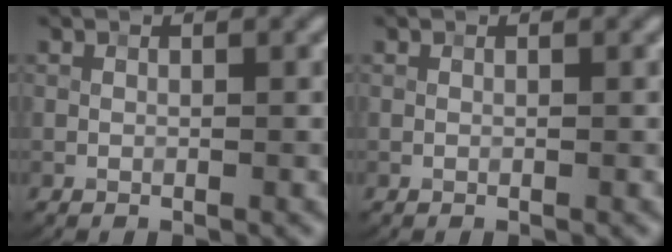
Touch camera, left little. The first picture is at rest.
{"total": 0.0}